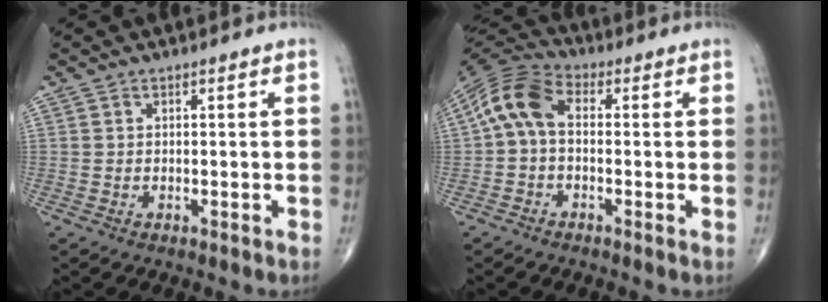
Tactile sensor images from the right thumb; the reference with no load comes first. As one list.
[{"total": 9.1, "force": [0.2, 5.7, 7.1], "torque": [-0.134, 0.027, -0.012]}]